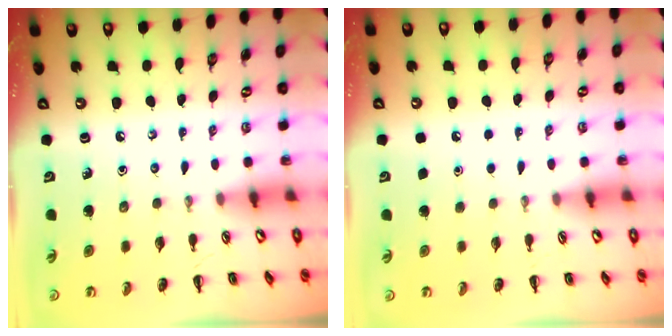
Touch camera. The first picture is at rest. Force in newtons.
{"total": 1.8, "press": 1.8, "slide": 0.1}